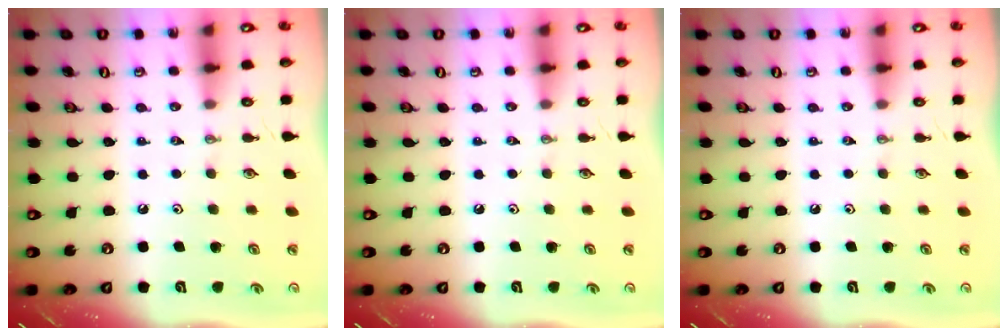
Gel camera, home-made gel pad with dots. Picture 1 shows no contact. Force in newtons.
{"total": 0.0}
{"total": 0.0}